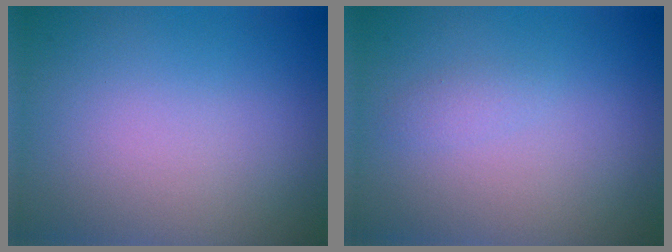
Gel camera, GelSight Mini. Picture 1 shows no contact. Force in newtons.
{"total": 0.8, "press": 0.7, "slide": 0.1}